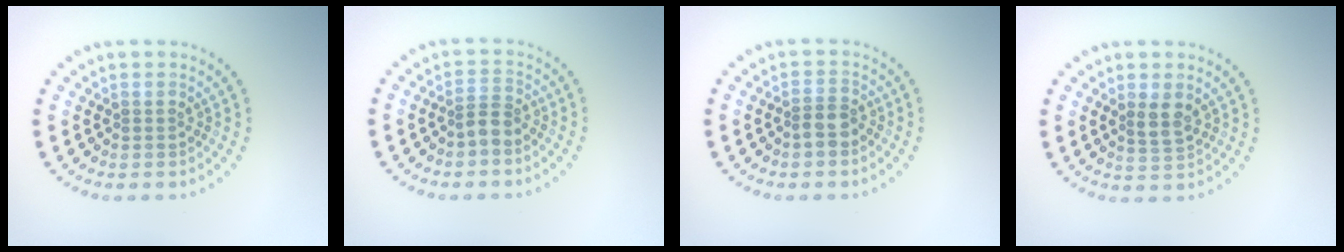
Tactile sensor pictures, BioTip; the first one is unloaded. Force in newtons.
{"total": 2.0, "press": 1.6, "slide": 1.2}
{"total": 2.0, "press": 1.7, "slide": 1.1}
{"total": 2.0, "press": 1.9, "slide": 0.8}